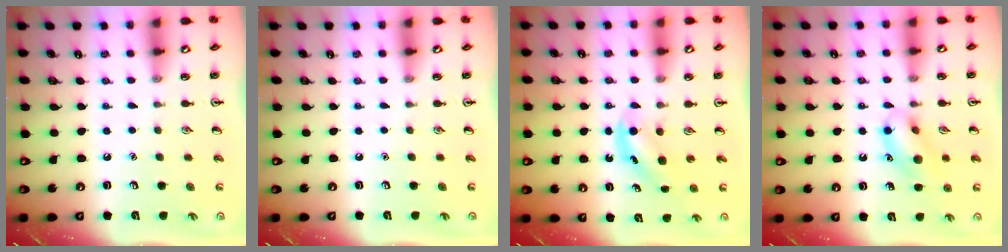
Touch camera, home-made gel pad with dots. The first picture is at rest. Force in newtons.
{"total": 0.0}
{"total": 4.0, "press": 4.0, "slide": 0.8}
{"total": 12.1, "press": 12.0, "slide": 0.8}